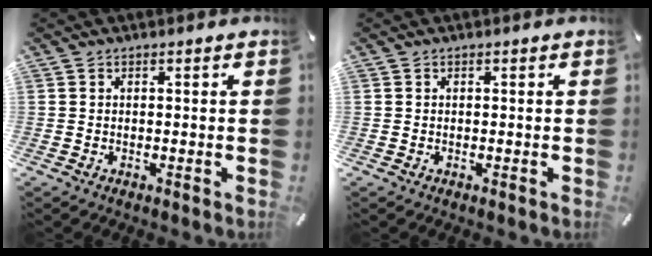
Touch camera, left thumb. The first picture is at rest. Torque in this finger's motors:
{"motor_torque": [-0.16, -0.10, -0.07, 0.01, -0.01]}